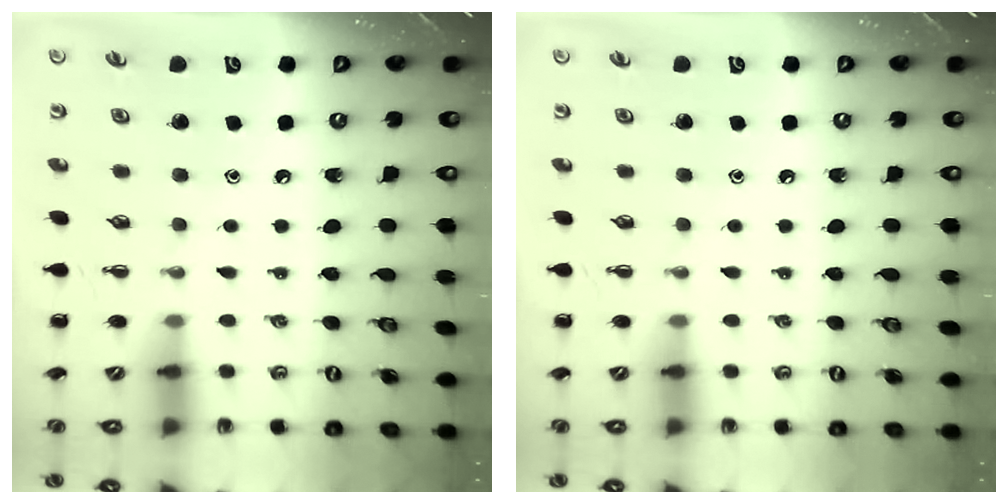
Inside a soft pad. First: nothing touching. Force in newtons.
{"total": 0.0}